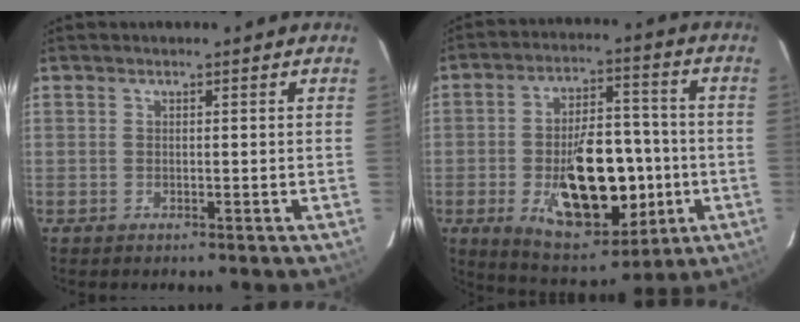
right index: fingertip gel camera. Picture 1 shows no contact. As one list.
[{"total": 19.6, "force": [-4.5, 10.2, 16.2], "torque": [-0.277, 0.008, -0.046]}]